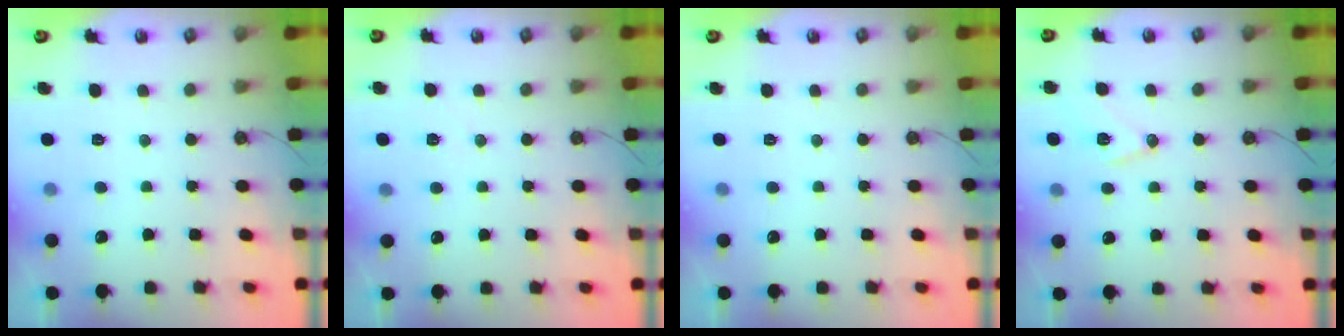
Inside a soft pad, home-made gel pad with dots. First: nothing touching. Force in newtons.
{"total": 6.3, "press": 4.7, "slide": 4.2}
{"total": 0.0}
{"total": 10.8, "press": 10.3, "slide": 3.3}